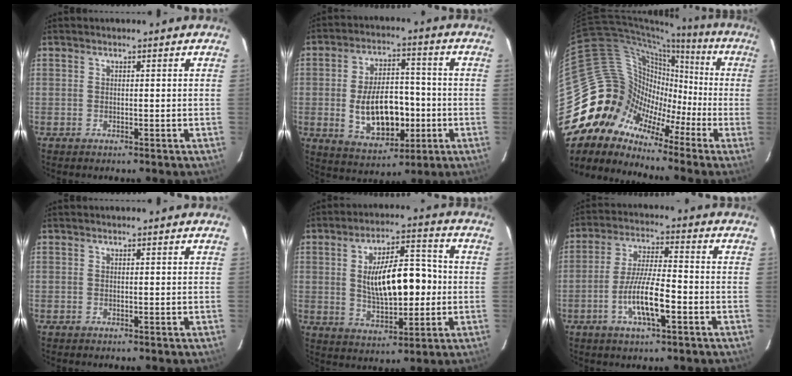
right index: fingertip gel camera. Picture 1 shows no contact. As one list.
[{"total": 13.8, "force": [-2.5, 7.8, 11.1], "torque": [-0.212, 0.008, -0.018]}, {"total": 13.9, "force": [-7.7, 11.3, 2.6], "torque": [-0.052, 0.044, -0.158]}, {"total": 0.0}, {"total": 14.0, "force": [0.0, 6.0, 12.7], "torque": [-0.217, 0.012, 0.013]}, {"total": 9.8, "force": [-3.8, 1.9, 8.8], "torque": [-0.173, -0.005, -0.068]}]